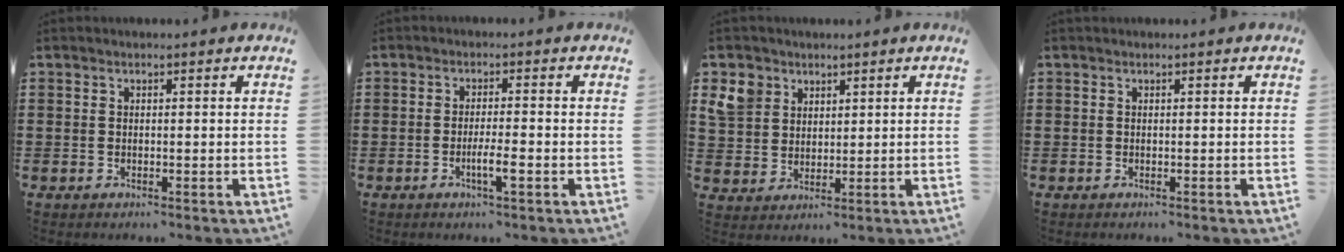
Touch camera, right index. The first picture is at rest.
{"total": 3.5, "force": [-1.6, 0.2, 3.1], "torque": [-0.053, 0.000, -0.029]}
{"total": 5.8, "force": [3.0, 4.8, 1.4], "torque": [-0.068, 0.009, 0.055]}
{"total": 0.0}